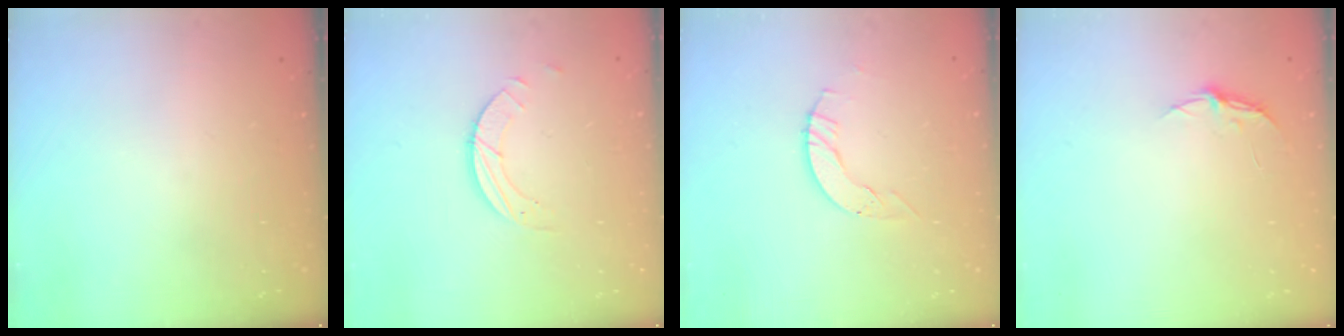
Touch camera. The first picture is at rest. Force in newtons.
{"total": 3.2, "press": 3.2, "slide": 0.3}
{"total": 4.0, "press": 4.0, "slide": 0.1}
{"total": 3.8, "press": 3.8, "slide": 0.3}